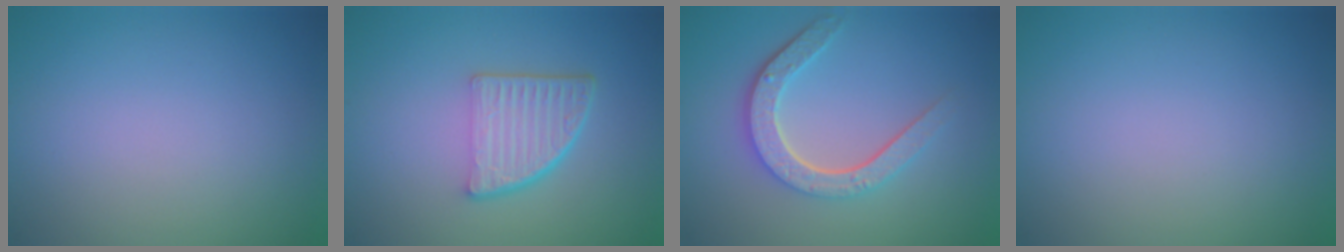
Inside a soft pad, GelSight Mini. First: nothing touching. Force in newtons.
{"total": 5.0, "press": 3.4, "slide": 3.6}
{"total": 4.7, "press": 3.7, "slide": 3.0}
{"total": 0.0}